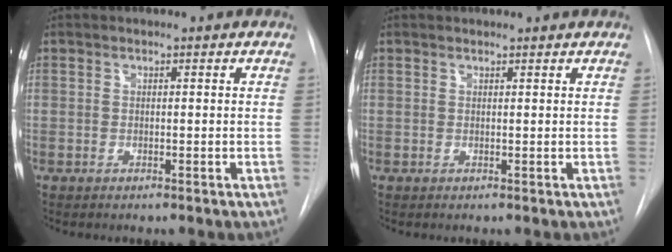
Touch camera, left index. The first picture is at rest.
{"total": 0.9, "force": [0.9, 0.0, 0.1], "torque": [-0.008, 0.009, 0.011]}